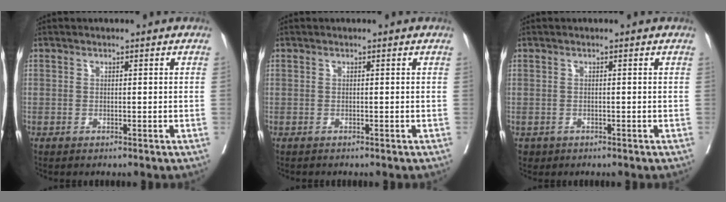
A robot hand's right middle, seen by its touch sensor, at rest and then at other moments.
{"total": 0.7, "force": [-0.7, 0.1, 0.0], "torque": [-0.012, -0.003, -0.013]}
{"total": 1.4, "force": [-0.9, 1.2, 0.0], "torque": [-0.007, 0.003, -0.011]}